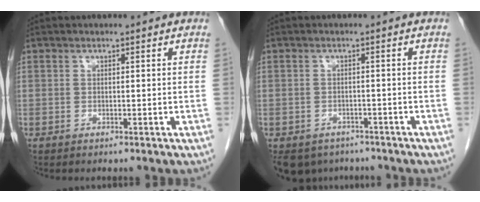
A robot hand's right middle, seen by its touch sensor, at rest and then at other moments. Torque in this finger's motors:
{"motor_torque": [1.14, -0.99, 0.14, 0.06]}